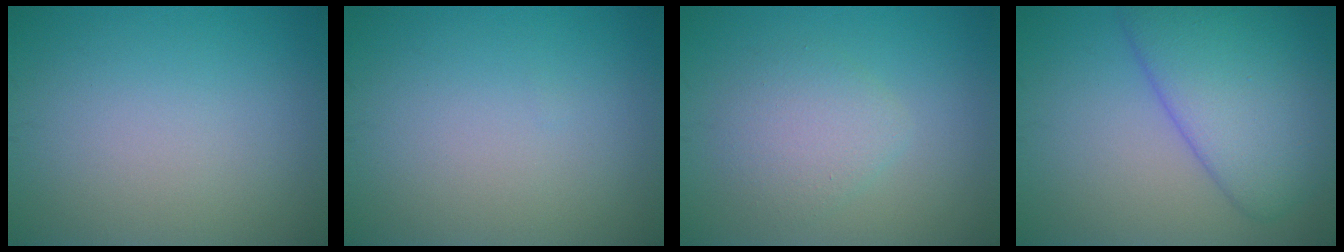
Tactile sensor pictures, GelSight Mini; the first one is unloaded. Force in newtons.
{"total": 0.0}
{"total": 2.9, "press": 2.9, "slide": 0.2}
{"total": 8.0, "press": 8.0, "slide": 0.3}